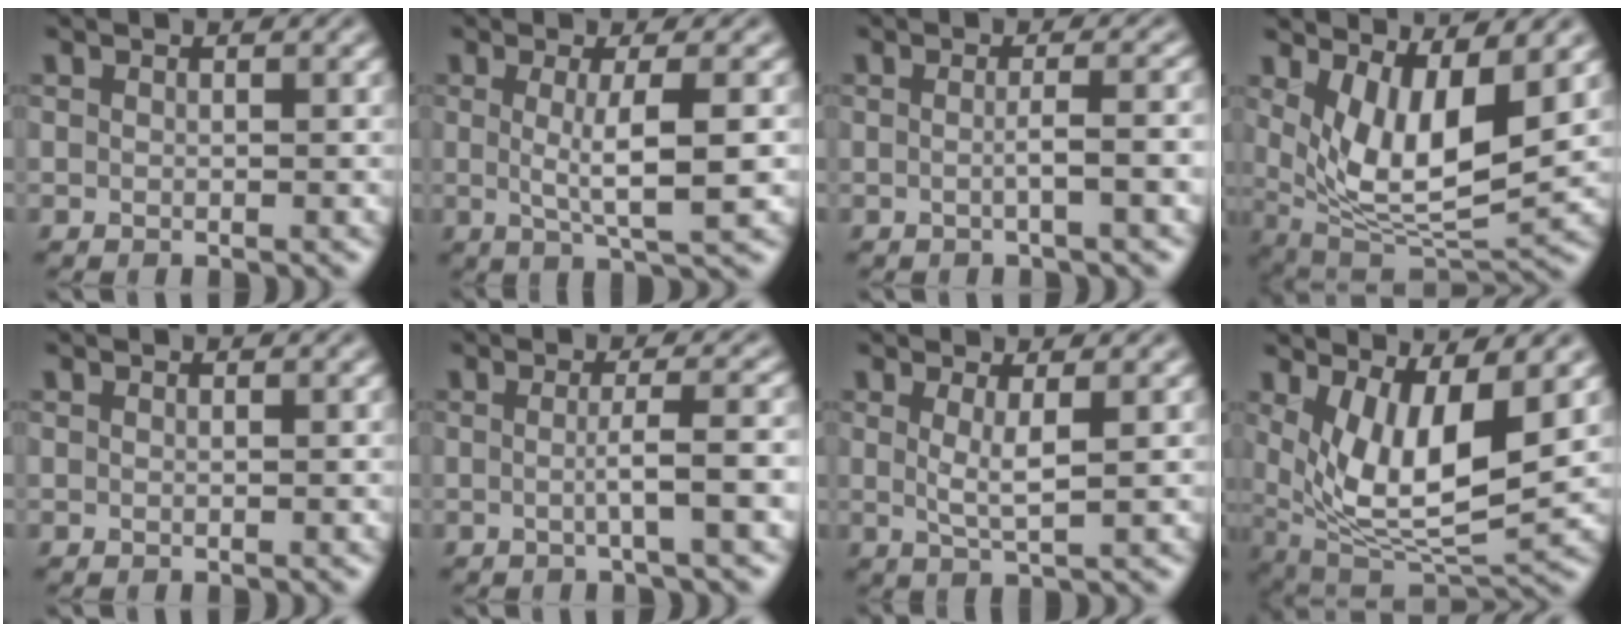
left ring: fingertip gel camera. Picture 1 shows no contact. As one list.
[{"total": 4.6, "force": [0.1, 0.9, 4.5], "torque": [-0.073, -0.003, 0.002]}, {"total": 2.7, "force": [-0.2, 0.7, 2.6], "torque": [-0.033, 0.005, -0.011]}, {"total": 7.9, "force": [2.2, 3.1, 6.9], "torque": [-0.136, -0.020, 0.047]}, {"total": 0.0}, {"total": 3.7, "force": [-0.3, 0.6, 3.6], "torque": [-0.050, 0.001, -0.013]}, {"total": 2.3, "force": [0.6, 0.4, 2.2], "torque": [-0.041, -0.008, 0.012]}, {"total": 8.6, "force": [1.8, 3.4, 7.7], "torque": [-0.152, -0.019, 0.039]}]